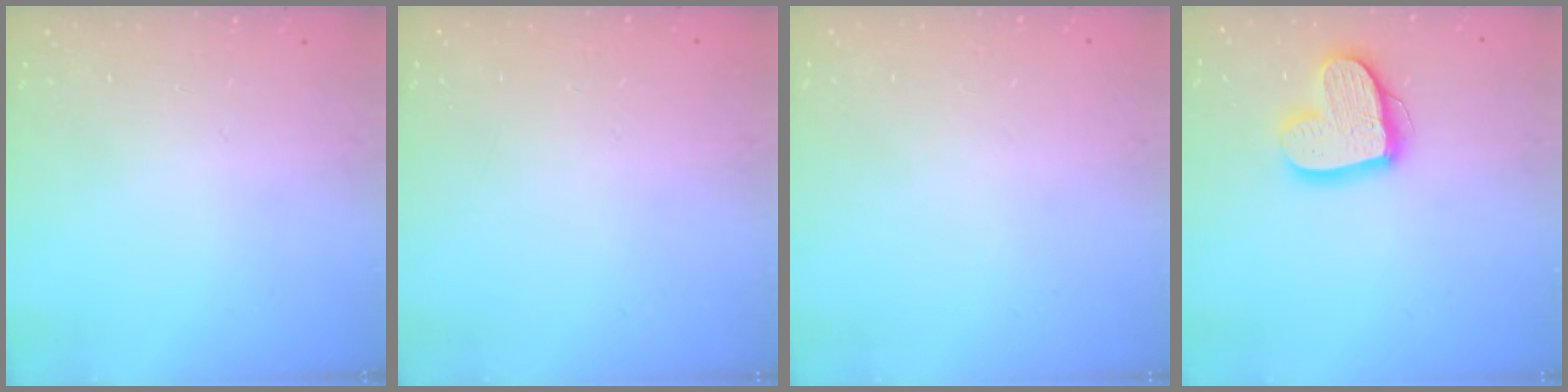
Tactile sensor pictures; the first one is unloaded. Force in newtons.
{"total": 0.0}
{"total": 0.5, "press": 0.5, "slide": 0.1}
{"total": 14.6, "press": 14.6, "slide": 1.3}